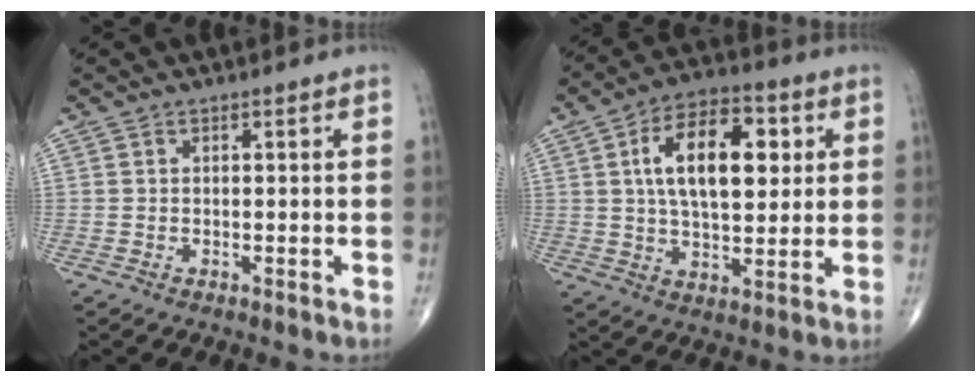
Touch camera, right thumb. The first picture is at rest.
{"total": 16.1, "force": [3.7, 8.3, 13.2], "torque": [-0.196, 0.004, 0.060]}